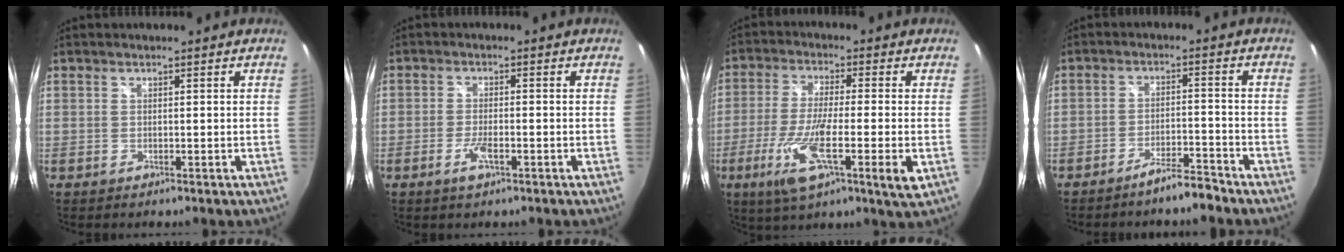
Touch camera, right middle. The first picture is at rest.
{"total": 3.6, "force": [-1.9, 1.1, 2.8], "torque": [-0.064, -0.004, -0.038]}
{"total": 13.7, "force": [-3.8, 1.9, 13.1], "torque": [-0.259, -0.025, -0.074]}
{"total": 4.8, "force": [-4.3, 0.2, 2.1], "torque": [-0.050, 0.002, -0.070]}